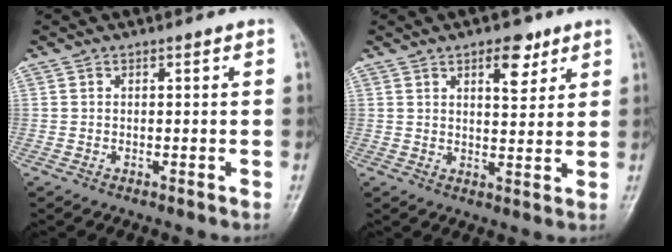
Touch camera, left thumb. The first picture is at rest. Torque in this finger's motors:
{"motor_torque": [-0.40, 0.30, 0.08, 0.00, -0.05]}